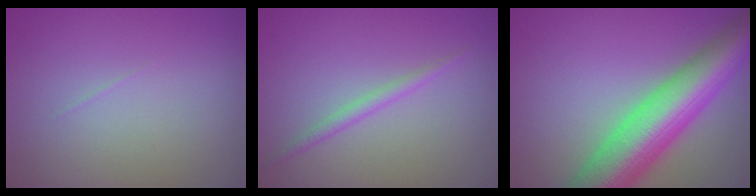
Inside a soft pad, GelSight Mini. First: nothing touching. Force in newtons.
{"total": 1.2, "press": 1.2, "slide": 0.1}
{"total": 10.5, "press": 10.5, "slide": 0.5}